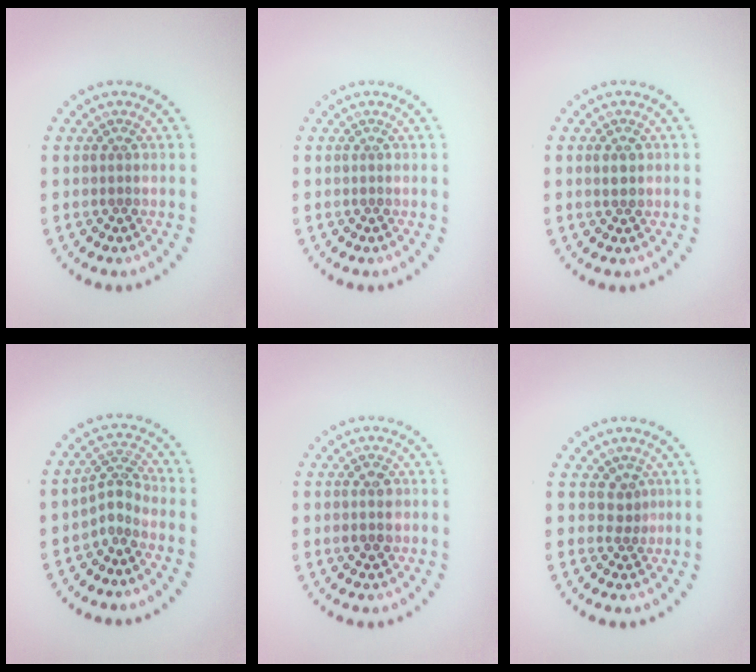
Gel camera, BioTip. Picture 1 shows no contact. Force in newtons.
{"total": 0.0}
{"total": 1.2, "press": 1.2, "slide": 0.4}
{"total": 2.2, "press": 1.6, "slide": 1.6}
{"total": 2.2, "press": 2.2, "slide": 0.1}
{"total": 1.5, "press": 1.0, "slide": 1.1}